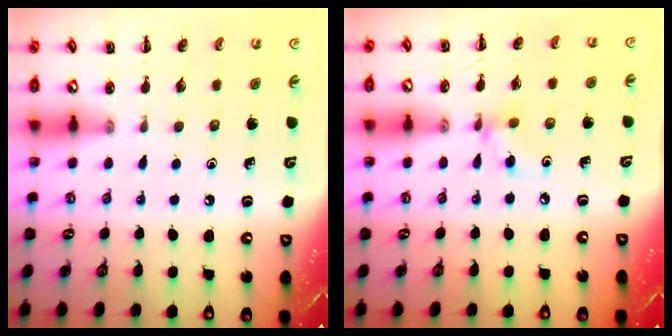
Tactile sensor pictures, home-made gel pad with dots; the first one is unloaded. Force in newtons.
{"total": 4.2, "press": 4.1, "slide": 0.9}